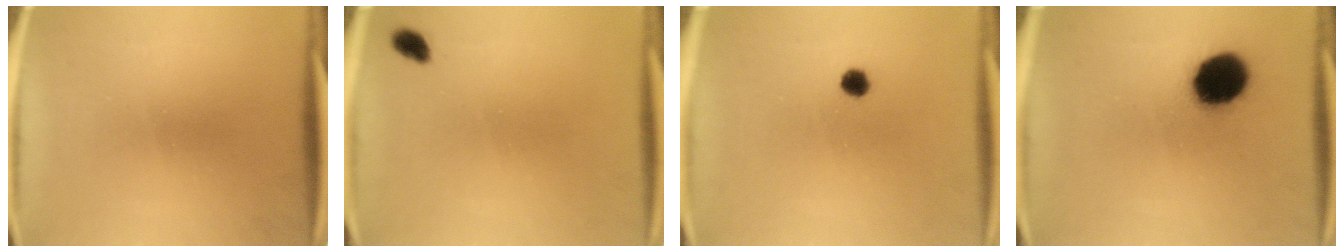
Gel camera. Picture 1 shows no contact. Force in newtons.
{"total": 1.8}
{"total": 1.8}
{"total": 13.9}